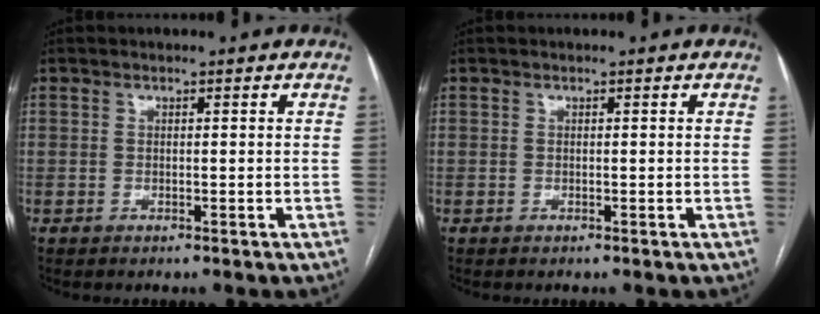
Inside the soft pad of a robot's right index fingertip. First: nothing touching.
{"total": 0.0}